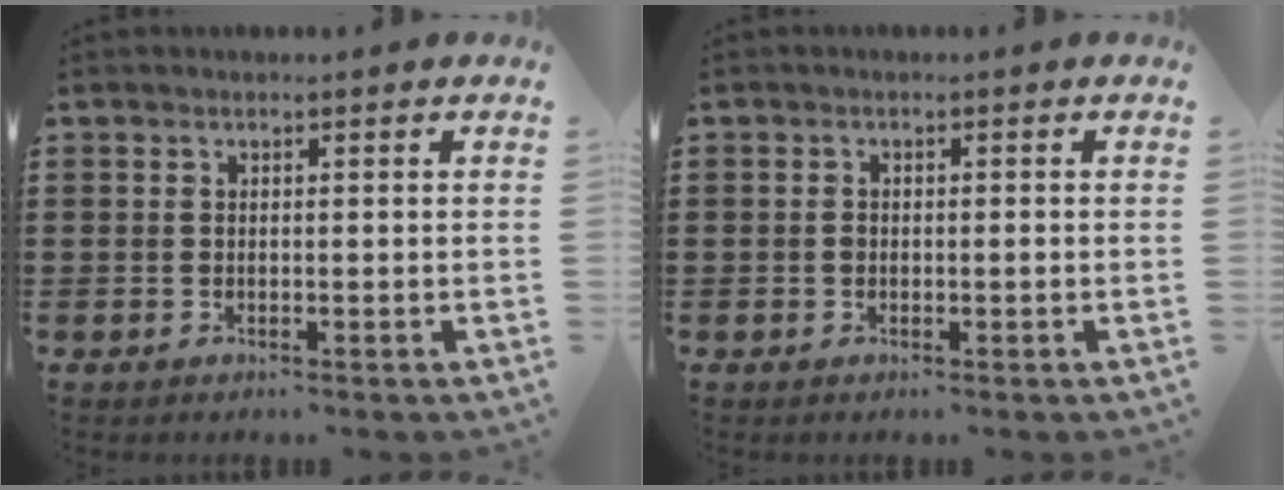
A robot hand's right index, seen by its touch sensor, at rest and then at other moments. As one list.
[{"total": 1.1, "force": [-0.3, 0.5, 0.9], "torque": [-0.019, 0.000, -0.006]}]